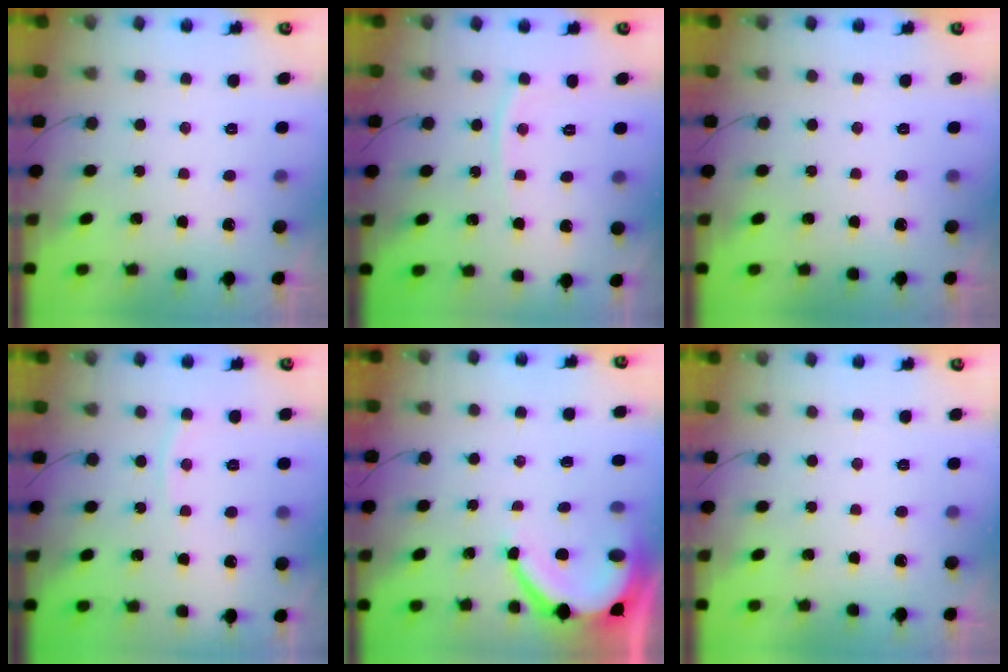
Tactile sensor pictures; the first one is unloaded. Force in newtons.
{"total": 4.1, "press": 4.0, "slide": 0.6}
{"total": 0.0}
{"total": 3.9, "press": 3.8, "slide": 0.6}
{"total": 7.1, "press": 7.0, "slide": 0.8}
{"total": 0.0}